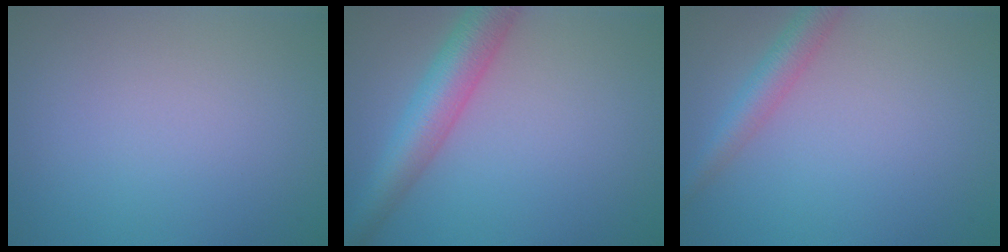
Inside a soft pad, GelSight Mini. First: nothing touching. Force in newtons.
{"total": 5.7, "press": 5.7, "slide": 0.3}
{"total": 2.9, "press": 2.9, "slide": 0.2}